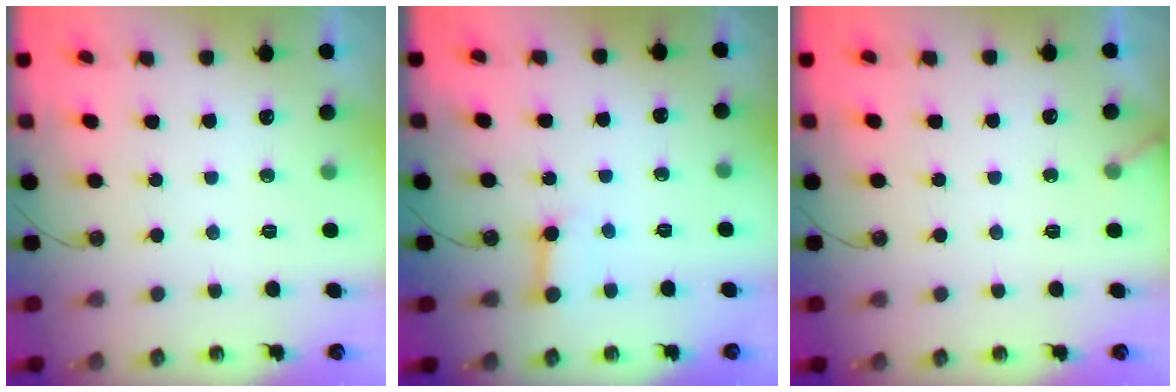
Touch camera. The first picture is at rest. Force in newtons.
{"total": 5.2, "press": 5.1, "slide": 0.6}
{"total": 2.4, "press": 2.4, "slide": 0.2}